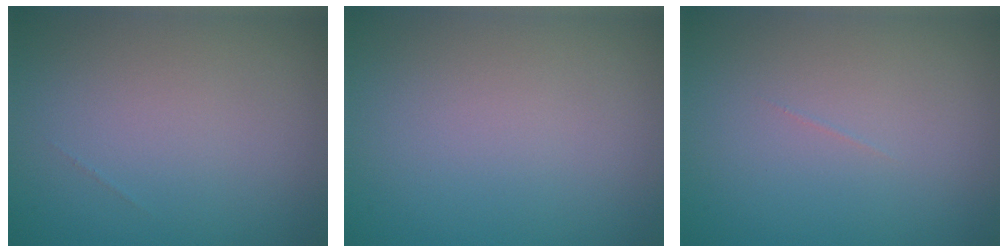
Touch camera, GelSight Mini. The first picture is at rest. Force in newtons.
{"total": 0.0}
{"total": 0.0}